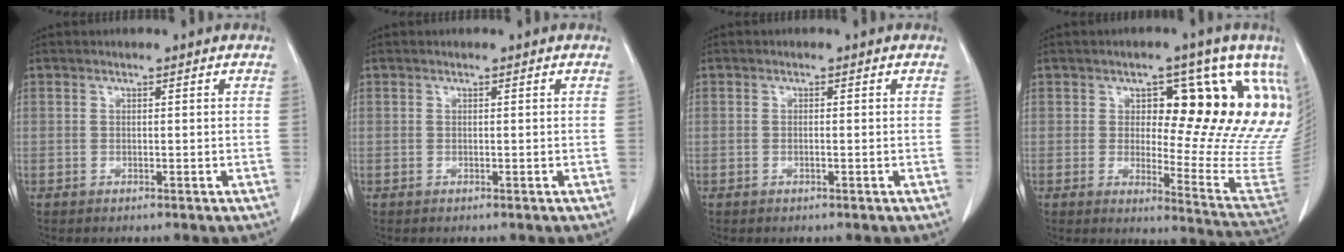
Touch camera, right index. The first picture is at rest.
{"total": 0.0}
{"total": 0.5, "force": [-0.2, 0.0, 0.5], "torque": [-0.013, 0.000, -0.002]}
{"total": 18.1, "force": [6.7, 5.8, 15.7], "torque": [-0.194, 0.006, 0.093]}